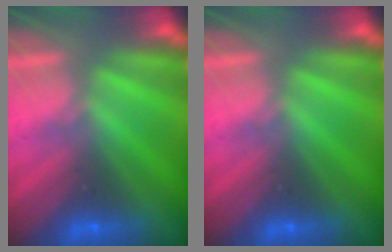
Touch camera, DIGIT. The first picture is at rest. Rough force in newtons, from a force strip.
{"total": 0.0}